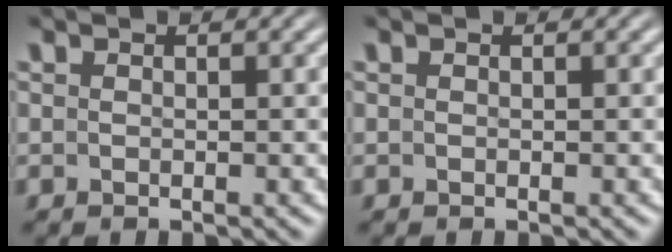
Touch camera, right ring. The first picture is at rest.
{"total": 0.0}